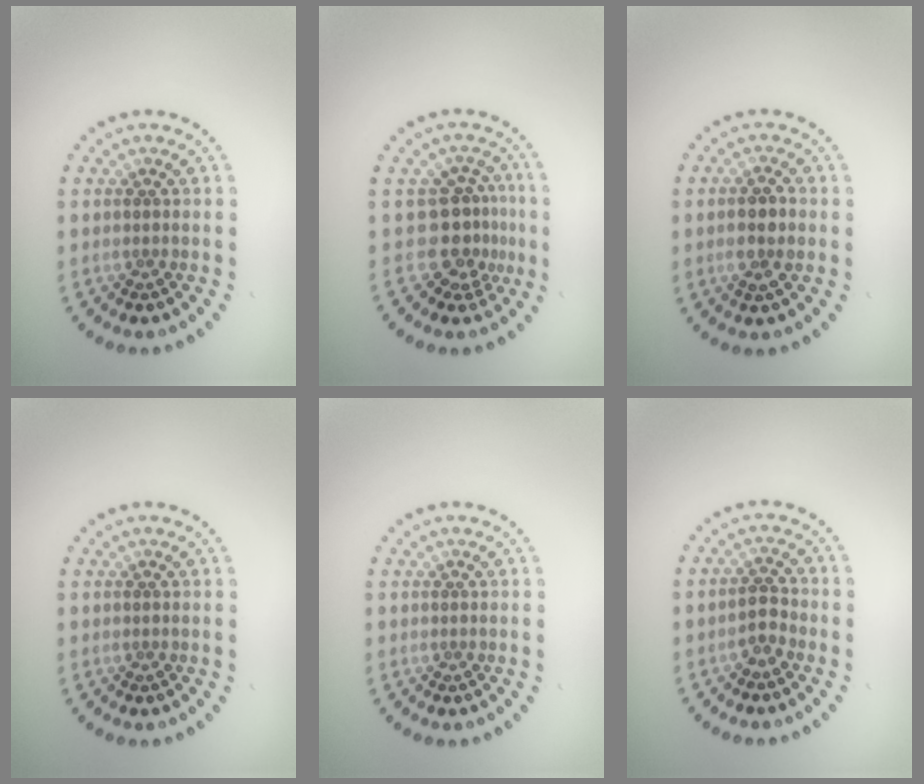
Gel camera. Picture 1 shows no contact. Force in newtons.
{"total": 3.3, "press": 2.4, "slide": 2.3}
{"total": 2.6, "press": 2.5, "slide": 0.7}
{"total": 0.0}
{"total": 0.0}
{"total": 1.9, "press": 1.7, "slide": 0.7}